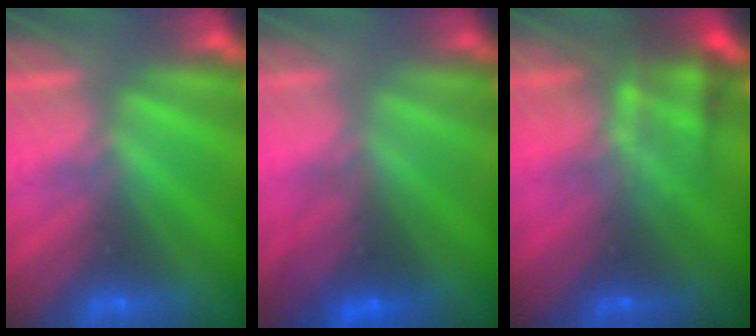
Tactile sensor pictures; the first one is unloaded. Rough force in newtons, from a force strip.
{"total": 2.9}
{"total": 7.1}